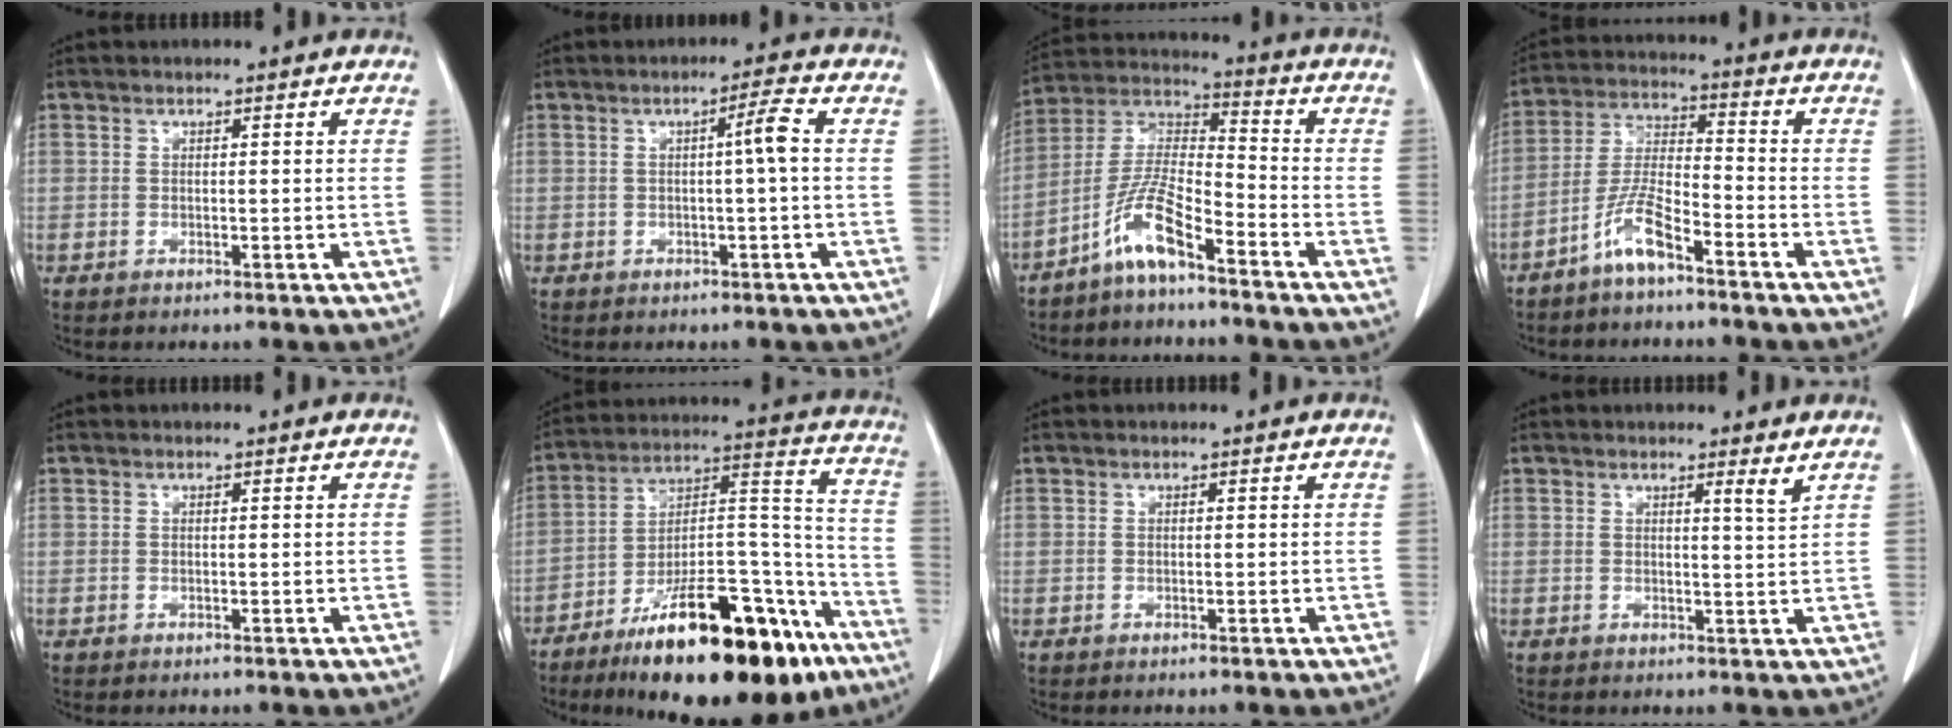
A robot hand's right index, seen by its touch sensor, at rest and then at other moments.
{"total": 3.3, "force": [0.1, -0.5, 3.2], "torque": [-0.051, 0.004, 0.001]}
{"total": 9.1, "force": [-6.2, 1.3, 6.5], "torque": [-0.145, 0.003, -0.128]}
{"total": 7.2, "force": [-5.0, 1.2, 5.0], "torque": [-0.113, 0.002, -0.103]}
{"total": 0.0}
{"total": 25.9, "force": [-17.3, 7.1, 17.8], "torque": [-0.228, 0.029, -0.273]}
{"total": 0.0}
{"total": 1.8, "force": [1.4, -0.5, 1.1], "torque": [-0.020, -0.015, 0.018]}